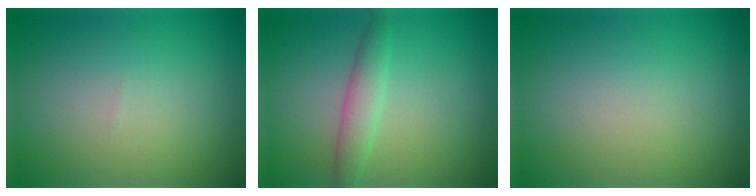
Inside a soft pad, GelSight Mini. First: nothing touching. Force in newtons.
{"total": 2.3, "press": 2.3, "slide": 0.1}
{"total": 0.0}